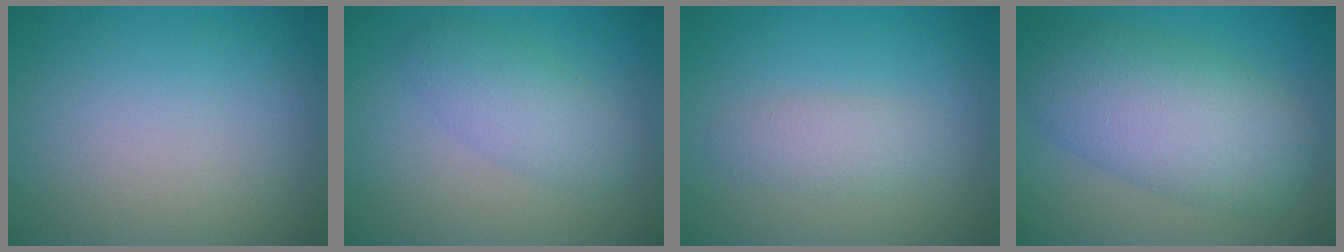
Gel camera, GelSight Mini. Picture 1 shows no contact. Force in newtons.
{"total": 3.2, "press": 3.2, "slide": 0.1}
{"total": 1.9, "press": 1.9, "slide": 0.1}
{"total": 8.4, "press": 8.4, "slide": 0.0}